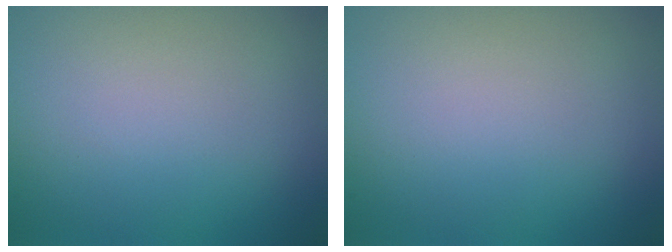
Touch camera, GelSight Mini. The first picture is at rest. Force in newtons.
{"total": 0.0}